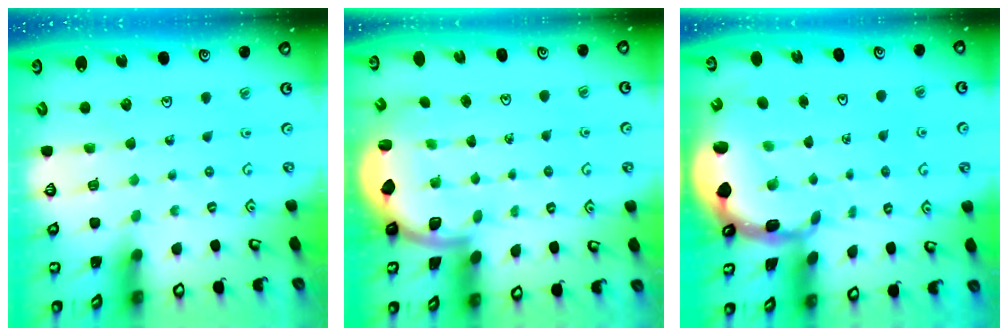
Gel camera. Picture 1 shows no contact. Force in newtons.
{"total": 3.3, "press": 3.1, "slide": 1.2}
{"total": 3.8, "press": 3.6, "slide": 1.0}